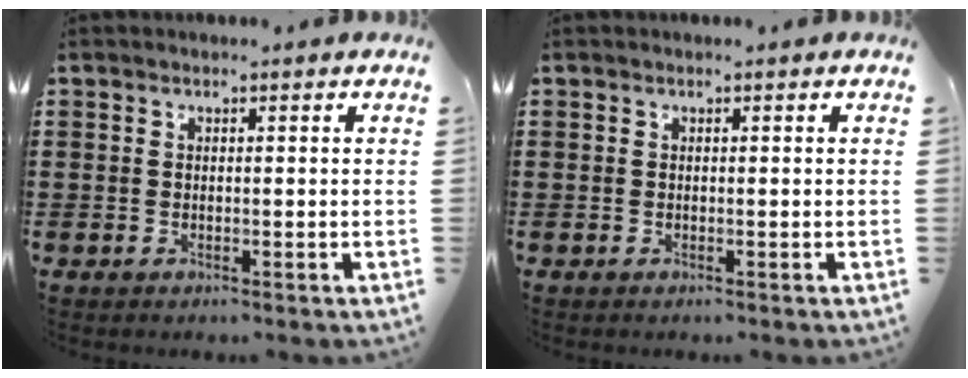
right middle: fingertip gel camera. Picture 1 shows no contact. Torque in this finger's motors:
{"motor_torque": [-0.21, -0.23, -0.01, -0.01]}